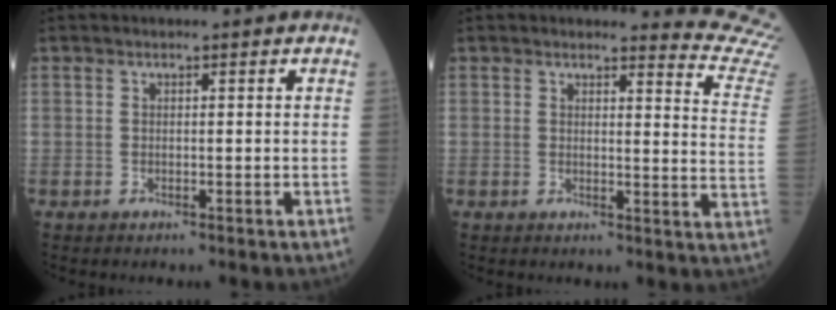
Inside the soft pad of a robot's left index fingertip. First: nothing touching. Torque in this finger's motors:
{"motor_torque": [0.86, -1.28, 0.00, 0.00]}